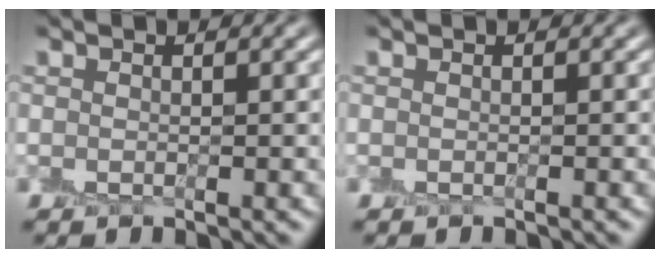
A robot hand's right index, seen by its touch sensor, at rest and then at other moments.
{"total": 0.0}